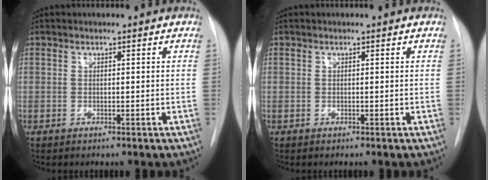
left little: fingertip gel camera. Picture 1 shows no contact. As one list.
[{"total": 0.0}]